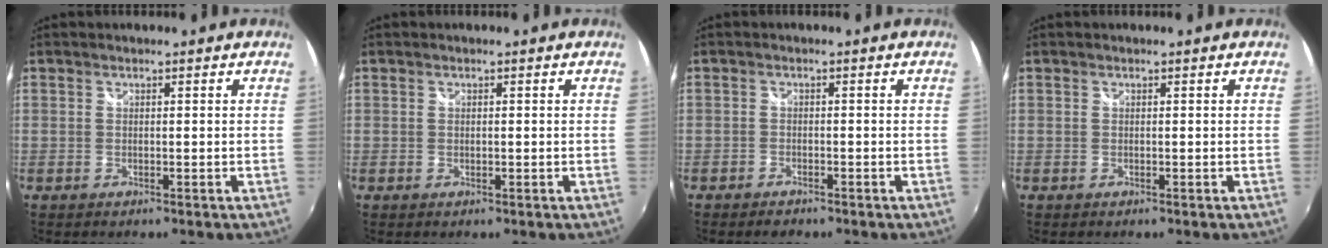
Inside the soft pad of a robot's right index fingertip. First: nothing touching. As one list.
[{"total": 0.0}, {"total": 2.2, "force": [-1.8, 0.9, 0.8], "torque": [-0.023, -0.003, -0.032]}, {"total": 0.0}]